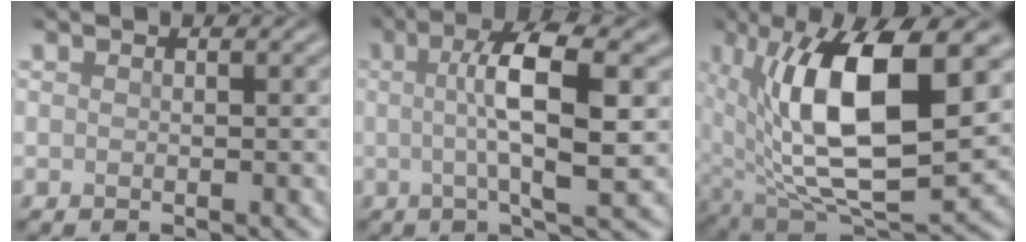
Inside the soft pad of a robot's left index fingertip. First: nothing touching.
{"total": 7.3, "force": [0.8, 1.6, 7.1], "torque": [-0.108, 0.009, 0.010]}
{"total": 14.9, "force": [3.0, 6.5, 13.1], "torque": [-0.229, -0.002, 0.053]}